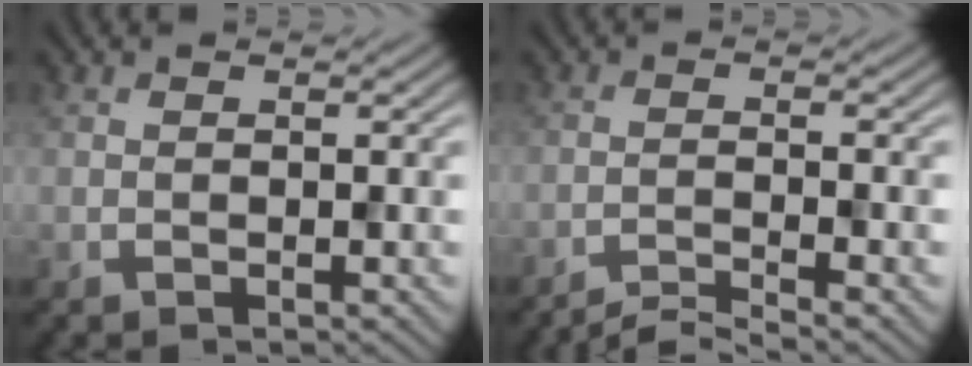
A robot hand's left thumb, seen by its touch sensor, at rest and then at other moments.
{"total": 3.9, "force": [-3.3, 0.2, 2.0], "torque": [-0.024, 0.005, -0.072]}